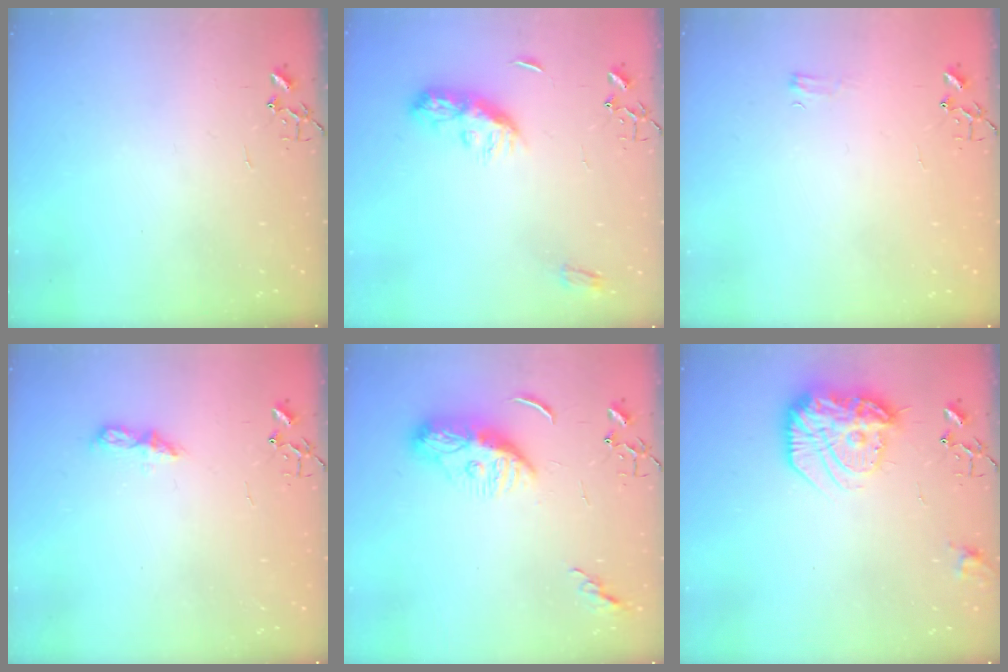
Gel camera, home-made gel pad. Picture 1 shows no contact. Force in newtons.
{"total": 9.9, "press": 9.9, "slide": 0.0}
{"total": 3.7, "press": 3.6, "slide": 0.6}
{"total": 6.7, "press": 6.6, "slide": 0.8}
{"total": 9.9, "press": 9.9, "slide": 1.1}
{"total": 22.2, "press": 22.1, "slide": 1.5}